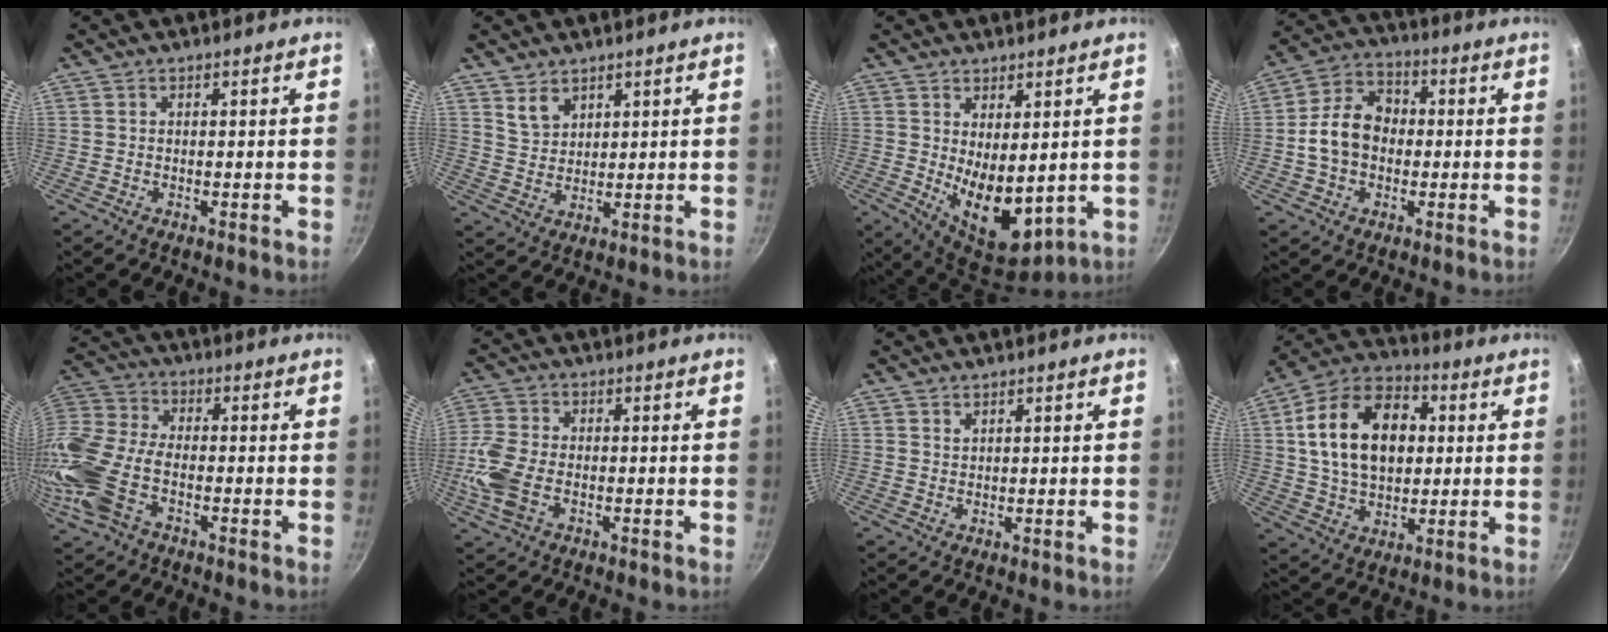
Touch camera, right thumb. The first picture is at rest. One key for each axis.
{"total": 4.3, "fx": 2.9, "fy": 2.7, "fz": 1.7, "tx": -0.020, "ty": -0.015, "tz": 0.062}
{"total": 11.2, "fx": 0.7, "fy": 5.9, "fz": 9.5, "tx": -0.119, "ty": -0.036, "tz": 0.033}
{"total": 10.9, "fx": -0.7, "fy": 8.3, "fz": 7.1, "tx": -0.098, "ty": 0.029, "tz": -0.027}
{"total": 16.2, "fx": -5.5, "fy": 9.0, "fz": 12.2, "tx": -0.276, "ty": 0.020, "tz": -0.129}
{"total": 8.7, "fx": -2.3, "fy": 5.0, "fz": 6.7, "tx": -0.157, "ty": 0.007, "tz": -0.059}
{"total": 0.7, "fx": 0.6, "fy": 0.3, "fz": 0.2, "tx": -0.003, "ty": -0.004, "tz": 0.011}
{"total": 19.6, "fx": 3.2, "fy": 13.2, "fz": 14.2, "tx": -0.215, "ty": 0.017, "tz": 0.044}